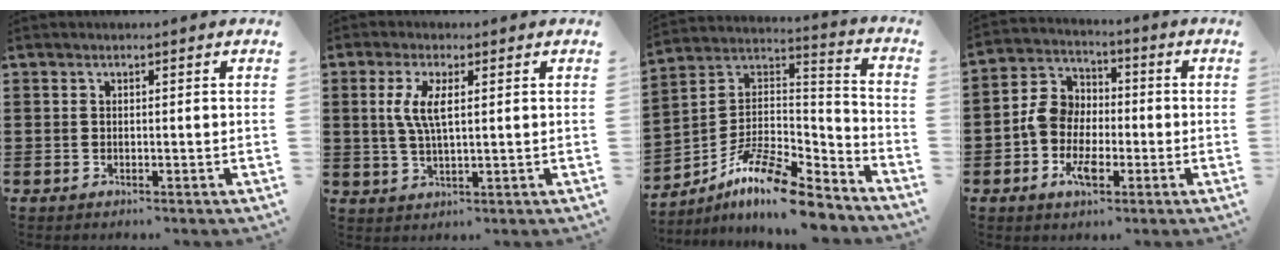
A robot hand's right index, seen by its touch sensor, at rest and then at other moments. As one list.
[{"total": 5.0, "force": [1.2, 1.4, 4.6], "torque": [-0.101, 0.003, 0.016]}, {"total": 11.8, "force": [-9.5, 2.8, 6.4], "torque": [-0.128, 0.018, -0.189]}, {"total": 7.2, "force": [-2.1, 5.3, 4.4], "torque": [-0.113, 0.010, -0.043]}]